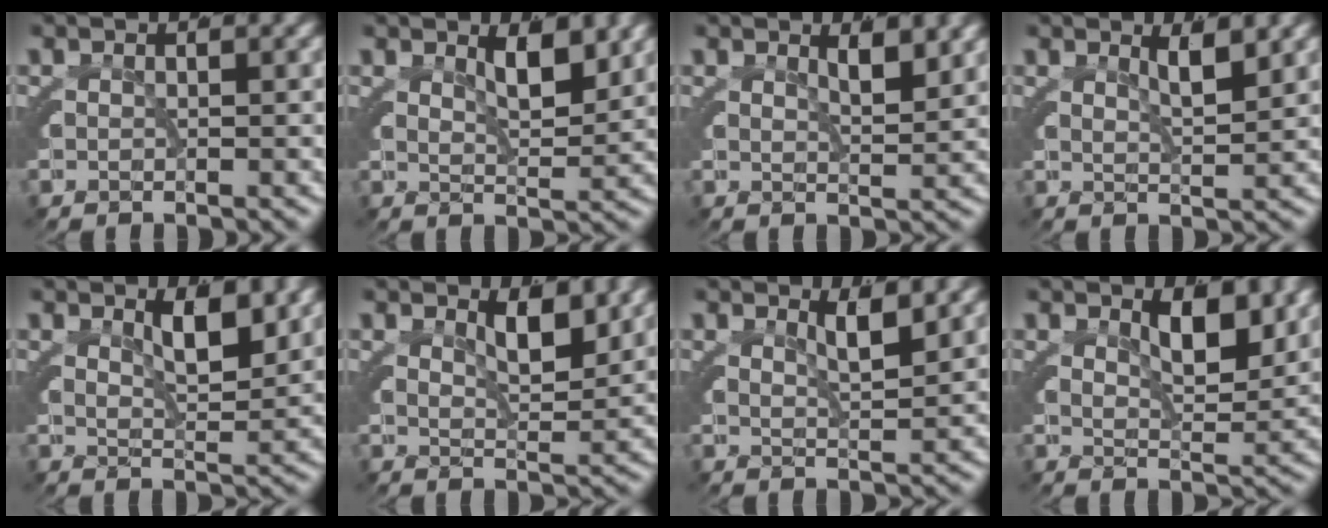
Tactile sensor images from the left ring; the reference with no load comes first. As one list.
[{"total": 2.2, "force": [1.5, 0.4, 1.6], "torque": [-0.021, -0.003, 0.026]}, {"total": 1.4, "force": [1.0, -0.9, 0.5], "torque": [0.003, -0.002, 0.019]}, {"total": 1.4, "force": [0.9, -0.9, 0.7], "torque": [-0.005, -0.001, 0.017]}, {"total": 2.5, "force": [1.5, 0.5, 2.0], "torque": [-0.028, -0.002, 0.025]}, {"total": 2.4, "force": [1.7, 0.5, 1.6], "torque": [-0.023, -0.004, 0.030]}, {"total": 1.5, "force": [1.1, -0.6, 0.9], "torque": [-0.013, -0.001, 0.020]}, {"total": 3.6, "force": [2.2, 1.2, 2.6], "torque": [-0.040, -0.005, 0.036]}]